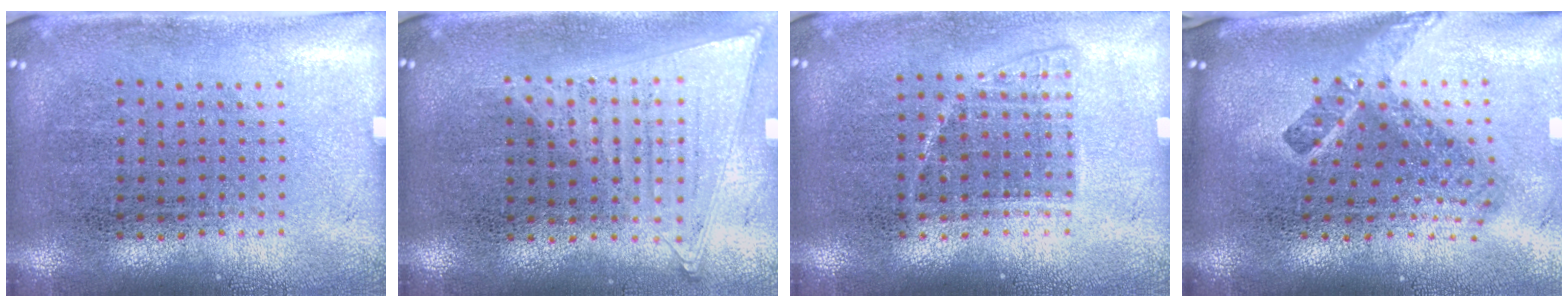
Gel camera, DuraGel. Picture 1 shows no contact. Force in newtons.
{"total": 1.0, "press": 1.0, "slide": 0.4}
{"total": 1.0, "press": 0.9, "slide": 0.5}
{"total": 2.6, "press": 1.6, "slide": 2.1}